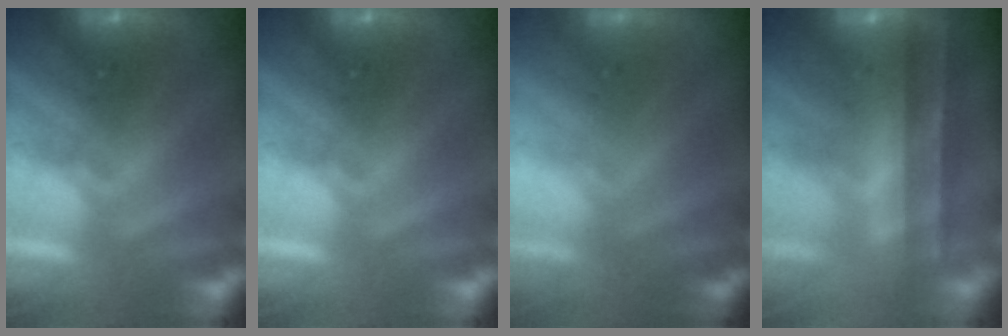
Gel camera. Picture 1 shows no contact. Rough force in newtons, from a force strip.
{"total": 0.0}
{"total": 2.6}
{"total": 5.7}